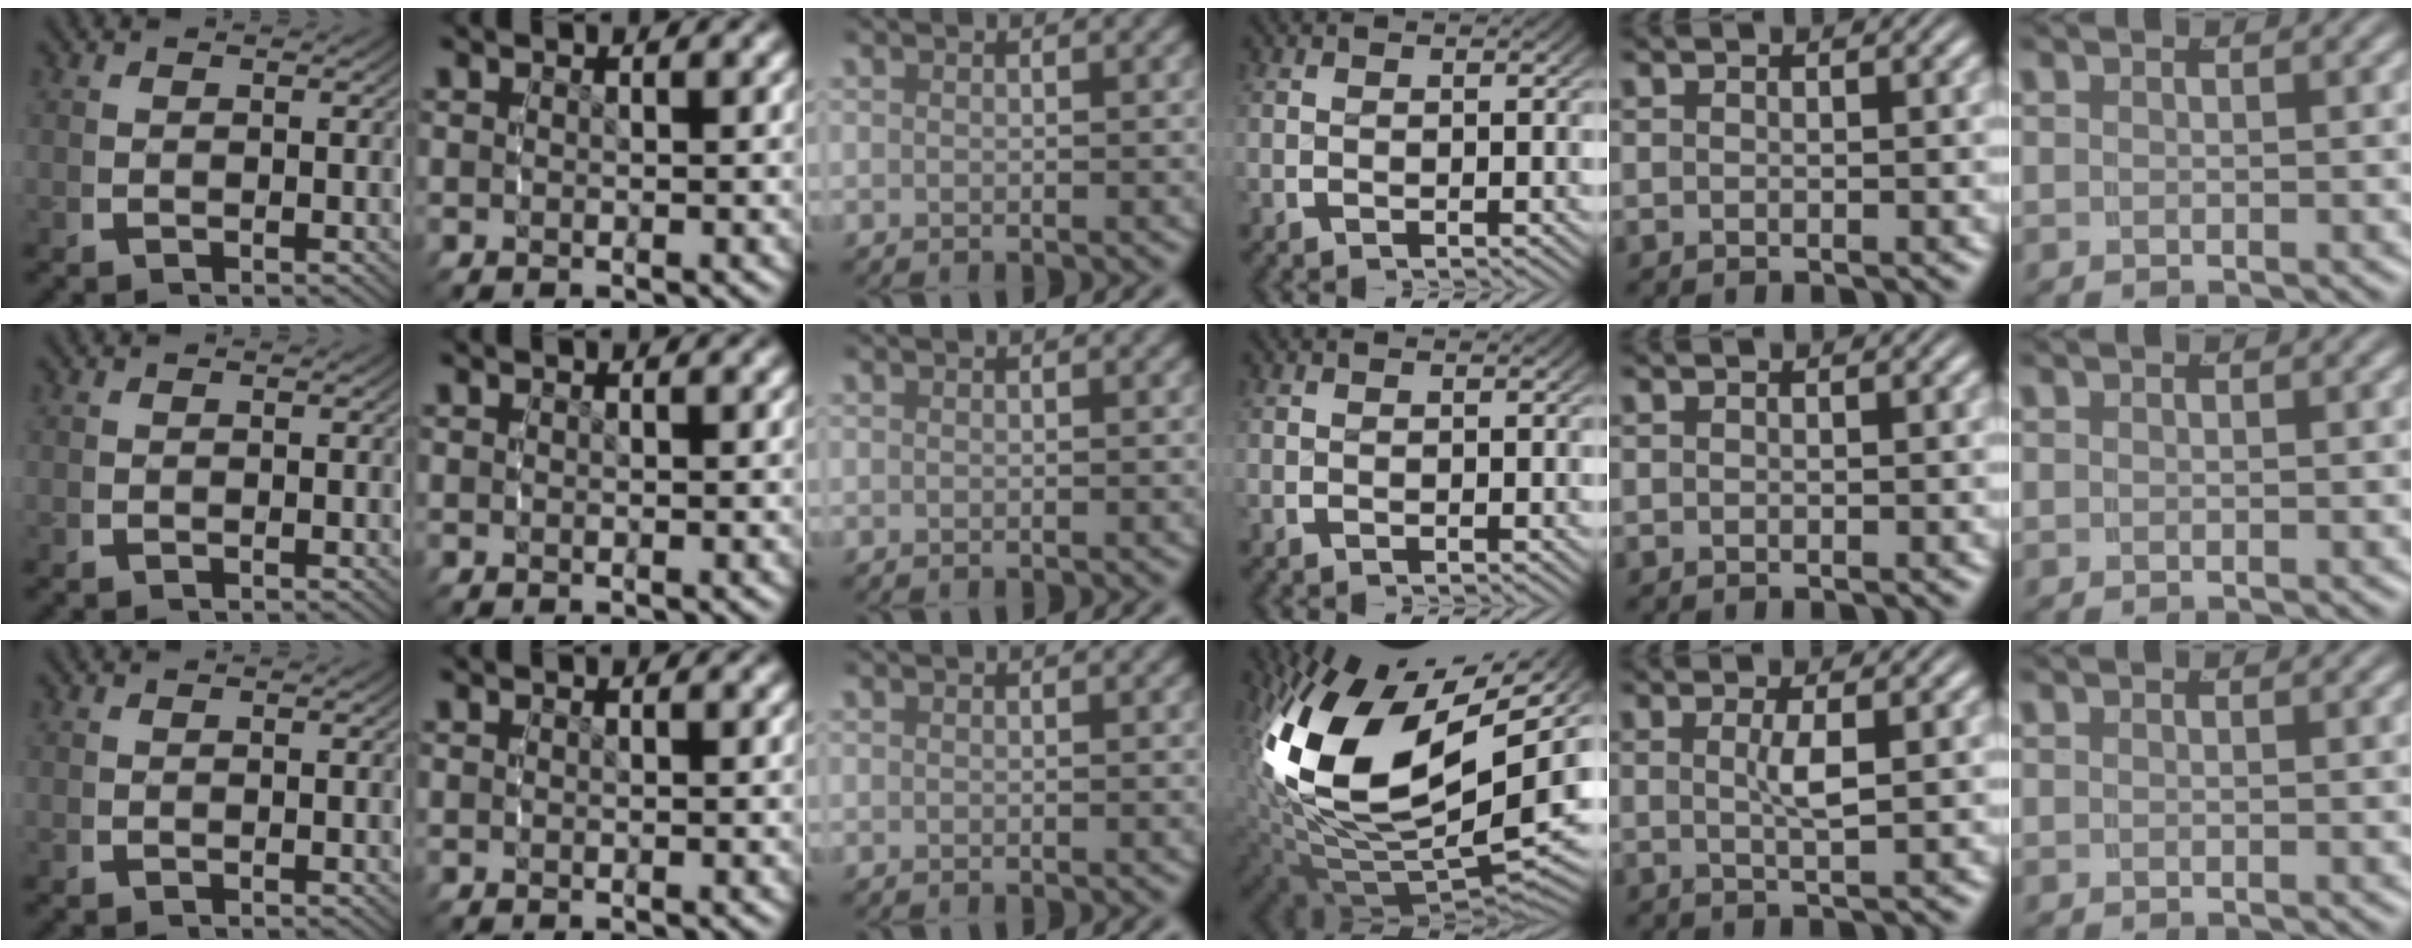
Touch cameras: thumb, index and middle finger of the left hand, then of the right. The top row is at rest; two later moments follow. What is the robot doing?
{"motion": "grasp_and_lifting", "object": "camera"}